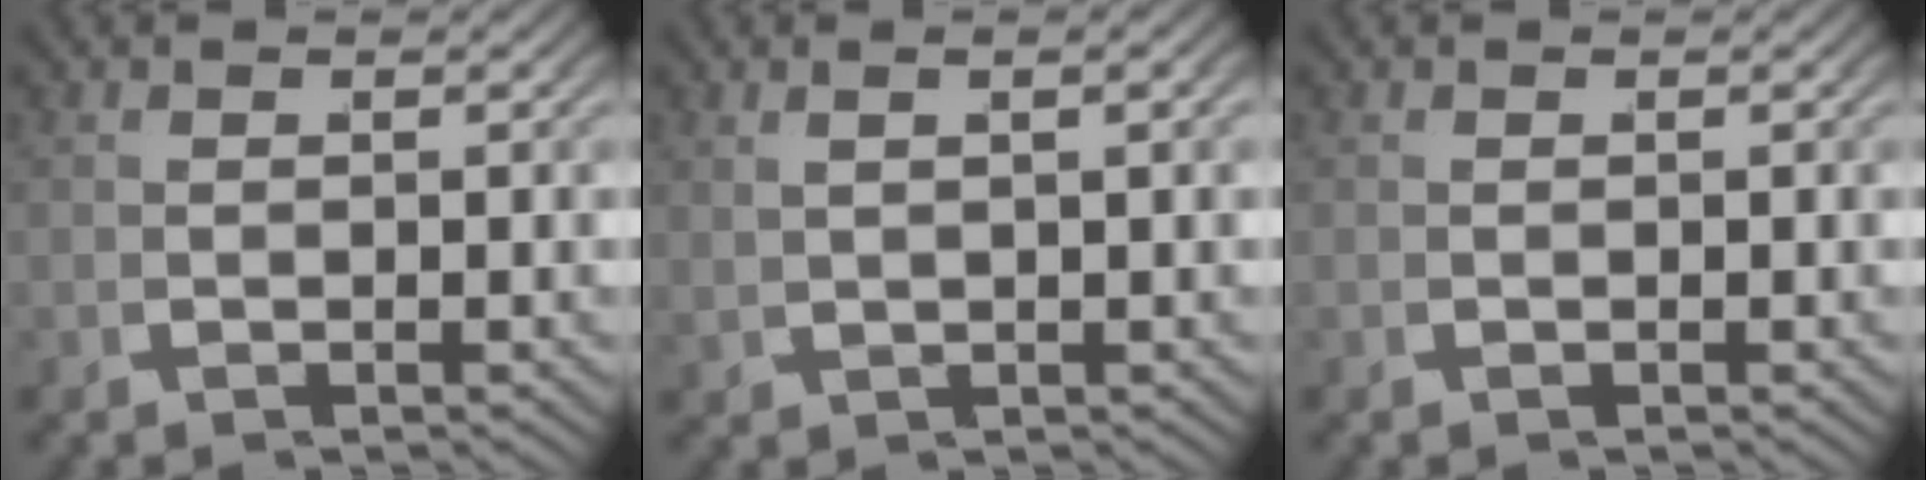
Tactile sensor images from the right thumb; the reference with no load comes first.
{"total": 1.6, "force": [0.9, -0.3, 1.3], "torque": [-0.005, 0.021, 0.014]}
{"total": 0.0}